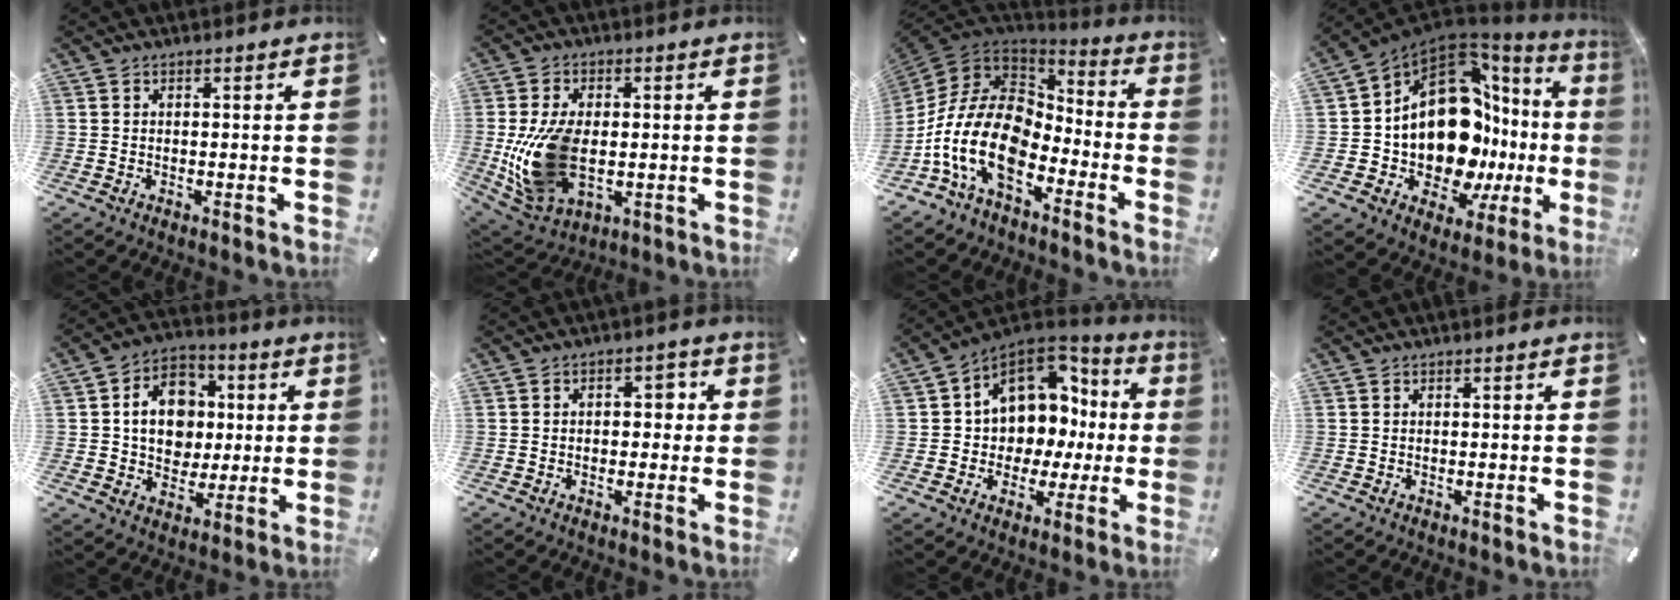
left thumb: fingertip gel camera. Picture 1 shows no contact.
{"total": 15.8, "force": [-1.1, 10.0, 12.1], "torque": [-0.270, -0.015, -0.017]}
{"total": 19.2, "force": [-8.3, 11.4, 13.1], "torque": [-0.307, 0.020, -0.153]}
{"total": 20.7, "force": [-0.5, 13.0, 16.1], "torque": [-0.290, -0.074, 0.015]}
{"total": 12.8, "force": [1.0, 10.9, 6.6], "torque": [-0.102, 0.012, 0.022]}
{"total": 4.1, "force": [0.0, 3.0, 2.8], "torque": [-0.026, 0.000, -0.014]}
{"total": 12.7, "force": [3.5, 10.7, 5.9], "torque": [-0.093, -0.034, 0.070]}
{"total": 0.0}